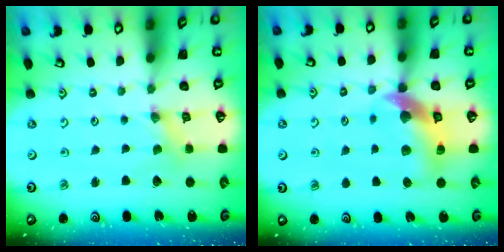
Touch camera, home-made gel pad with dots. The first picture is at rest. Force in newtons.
{"total": 11.5, "press": 11.4, "slide": 1.7}